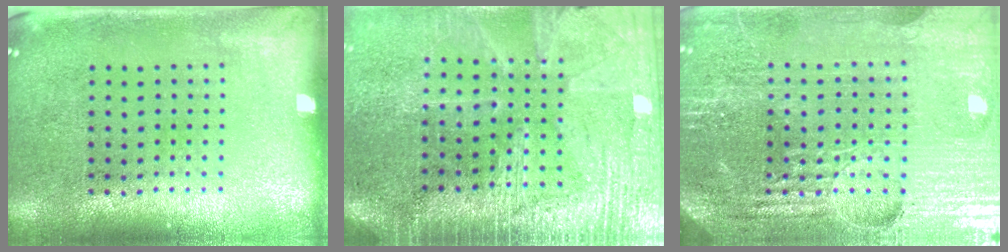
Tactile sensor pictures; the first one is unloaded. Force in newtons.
{"total": 3.5, "press": 3.2, "slide": 1.4}
{"total": 5.4, "press": 4.9, "slide": 2.2}